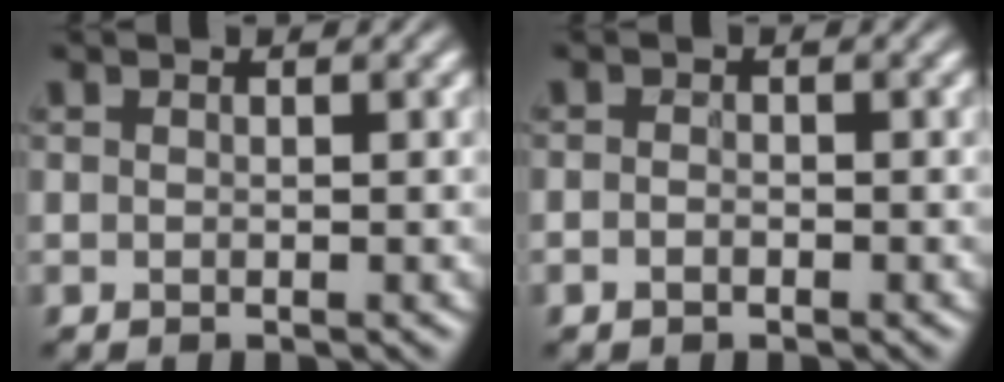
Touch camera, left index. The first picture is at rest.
{"total": 0.6, "force": [-0.6, 0.0, -0.1], "torque": [-0.004, 0.001, -0.003]}